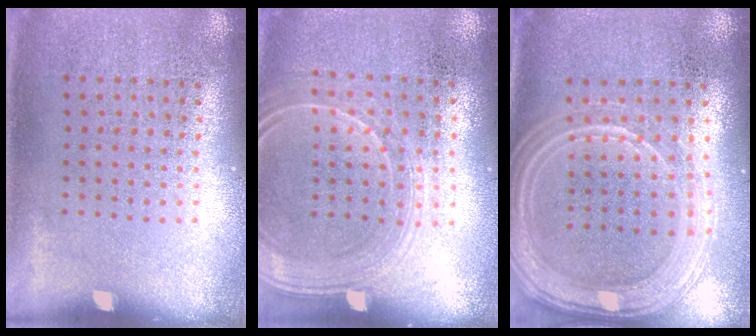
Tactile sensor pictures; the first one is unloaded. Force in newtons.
{"total": 1.8, "press": 1.6, "slide": 0.7}
{"total": 1.7, "press": 1.6, "slide": 0.4}